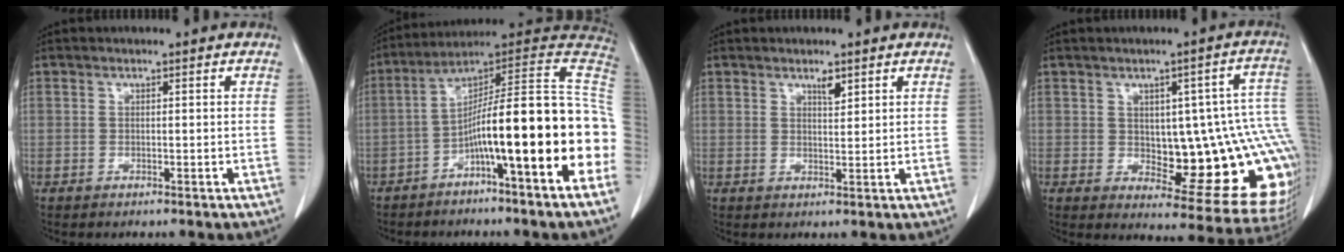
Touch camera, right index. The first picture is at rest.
{"total": 20.6, "force": [-5.8, 0.4, 19.8], "torque": [-0.238, 0.040, -0.092]}
{"total": 1.9, "force": [1.4, 0.5, 1.3], "torque": [-0.024, -0.004, 0.024]}
{"total": 18.0, "force": [-0.8, 5.5, 17.1], "torque": [-0.141, 0.025, 0.009]}